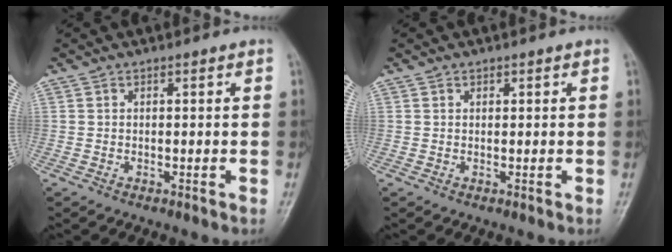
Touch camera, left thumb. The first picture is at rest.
{"total": 0.5, "force": [0.3, 0.4, 0.2], "torque": [0.001, -0.001, 0.004]}